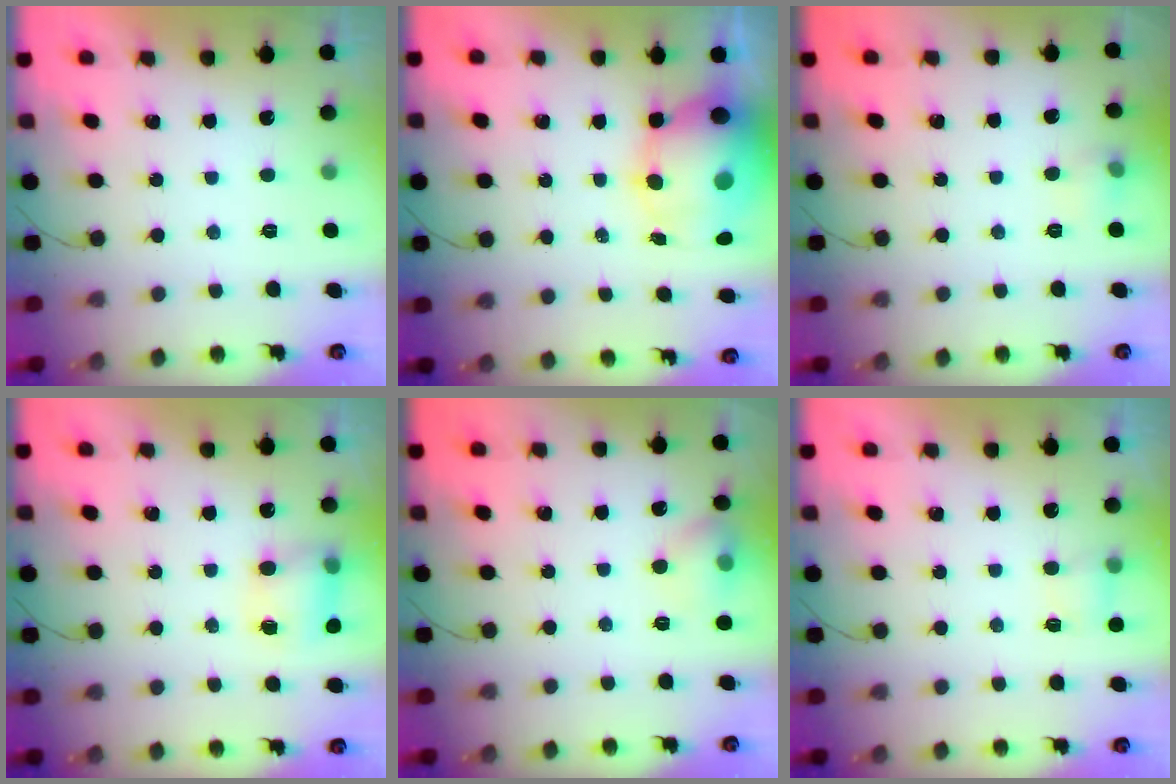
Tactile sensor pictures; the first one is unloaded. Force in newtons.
{"total": 13.3, "press": 12.9, "slide": 3.0}
{"total": 5.4, "press": 5.2, "slide": 1.6}
{"total": 6.8, "press": 6.8, "slide": 0.5}
{"total": 7.2, "press": 7.0, "slide": 1.6}
{"total": 3.8, "press": 3.6, "slide": 1.1}